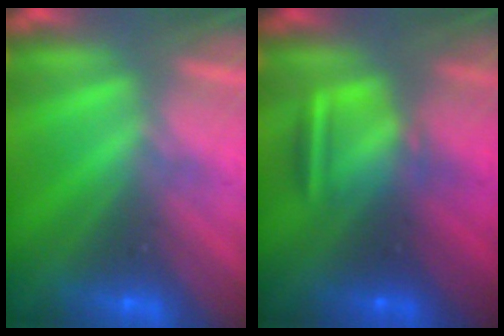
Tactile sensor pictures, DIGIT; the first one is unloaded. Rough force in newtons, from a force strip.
{"total": 3.1}